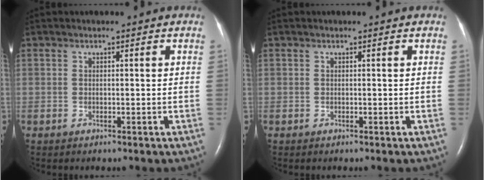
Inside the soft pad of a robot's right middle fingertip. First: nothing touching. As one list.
[{"total": 0.0}]